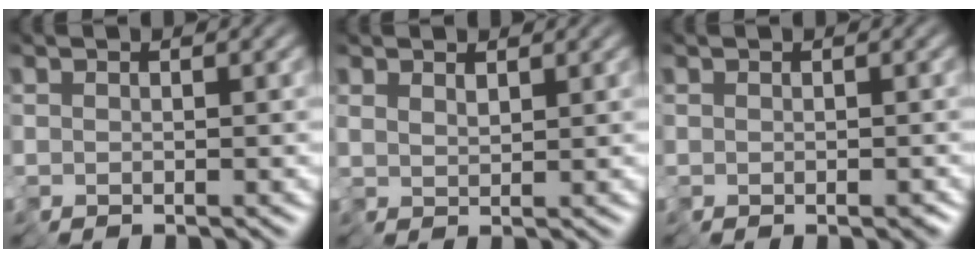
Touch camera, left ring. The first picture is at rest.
{"total": 1.5, "force": [1.4, 0.2, 0.4], "torque": [-0.012, 0.007, 0.031]}
{"total": 0.7, "force": [-0.3, 0.5, 0.4], "torque": [-0.006, -0.002, -0.003]}